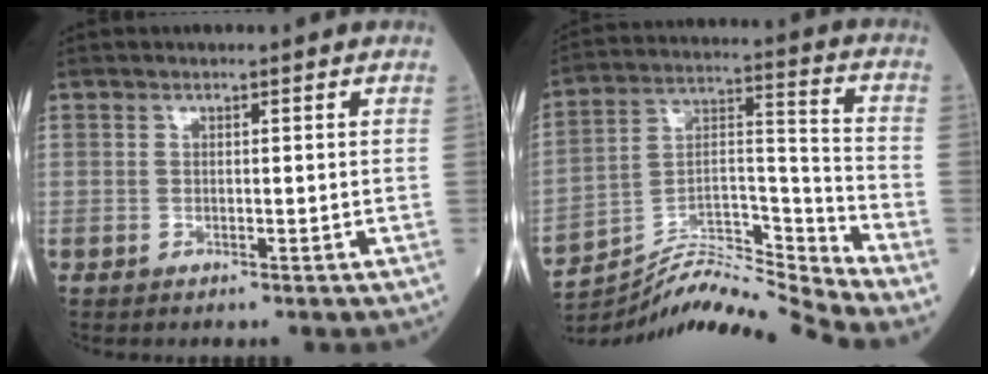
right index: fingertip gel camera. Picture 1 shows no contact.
{"total": 14.0, "force": [-13.6, -2.7, 1.8], "torque": [-0.032, 0.053, -0.243]}